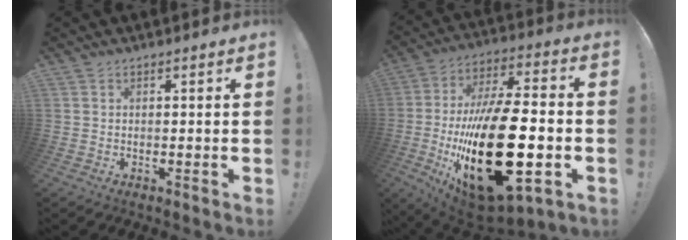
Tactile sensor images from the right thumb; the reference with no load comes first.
{"total": 33.4, "force": [-6.7, 14.5, 29.4], "torque": [-0.533, 0.029, -0.095]}